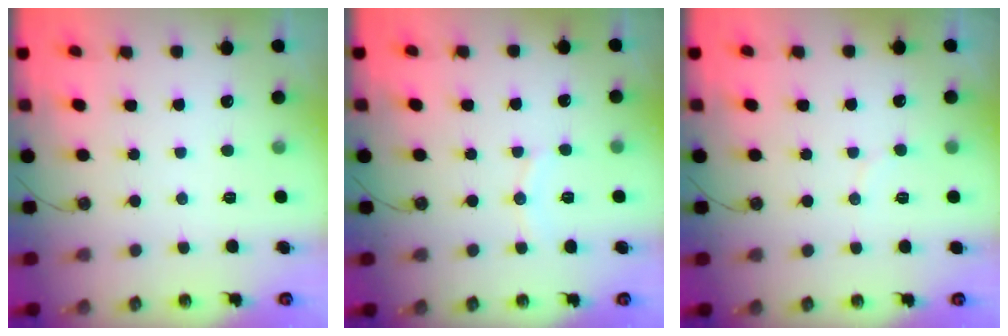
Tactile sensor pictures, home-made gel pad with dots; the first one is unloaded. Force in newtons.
{"total": 5.5, "press": 5.5, "slide": 0.1}
{"total": 3.0, "press": 3.0, "slide": 0.3}